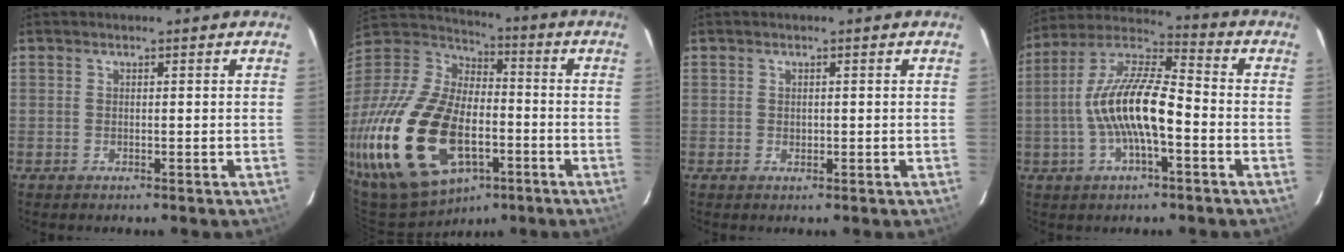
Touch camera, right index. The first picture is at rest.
{"total": 30.7, "force": [-11.7, 17.6, 22.3], "torque": [-0.481, -0.029, -0.193]}
{"total": 0.7, "force": [0.0, 0.7, 0.2], "torque": [-0.002, 0.001, 0.002]}
{"total": 14.4, "force": [-3.1, 4.1, 13.5], "torque": [-0.264, 0.008, -0.061]}